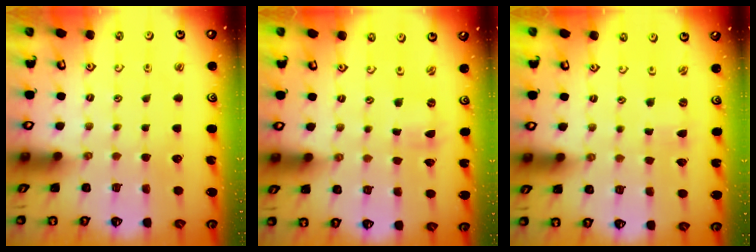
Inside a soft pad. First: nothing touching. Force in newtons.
{"total": 0.0}
{"total": 0.7, "press": 0.7, "slide": 0.3}